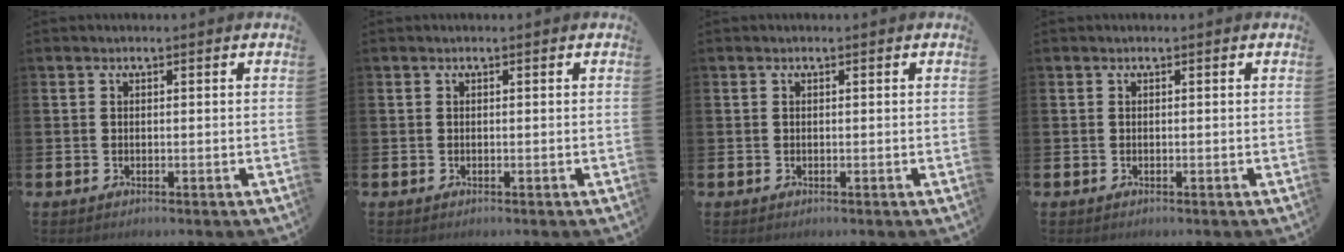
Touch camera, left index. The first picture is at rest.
{"total": 0.0}
{"total": 0.0}
{"total": 0.0}